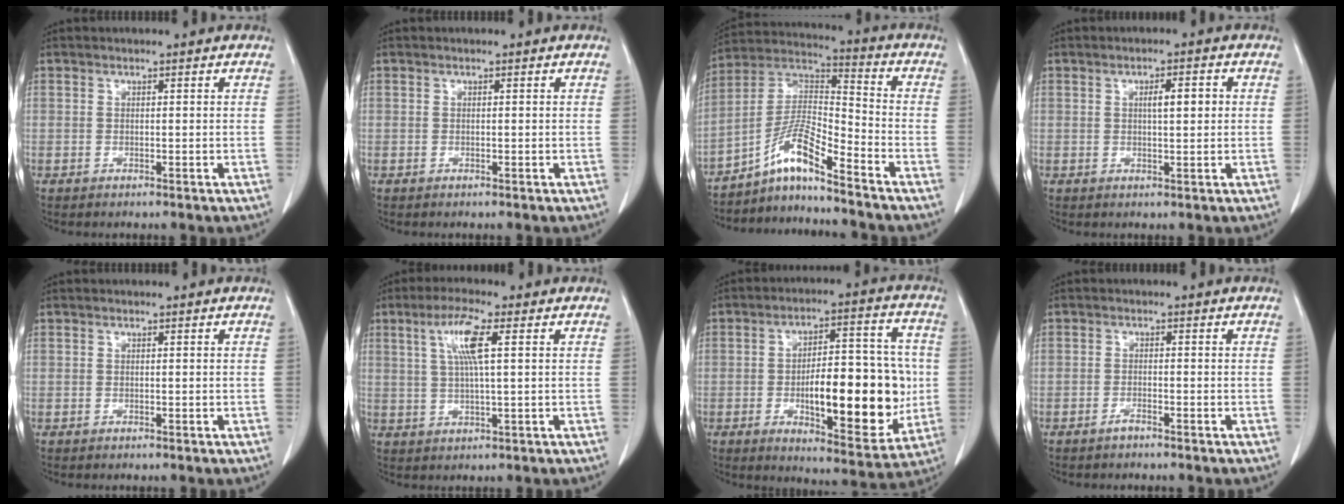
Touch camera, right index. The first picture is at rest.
{"total": 0.0}
{"total": 9.1, "force": [-6.8, 0.1, 6.1], "torque": [-0.125, 0.014, -0.124]}
{"total": 3.3, "force": [0.6, 0.7, 3.2], "torque": [-0.053, 0.005, 0.009]}
{"total": 0.0}
{"total": 7.0, "force": [2.3, 0.4, 6.5], "torque": [-0.132, 0.007, 0.046]}
{"total": 18.3, "force": [-2.3, 6.2, 17.1], "torque": [-0.247, 0.010, -0.025]}
{"total": 1.0, "force": [-0.9, 0.1, 0.5], "torque": [-0.009, 0.002, -0.013]}